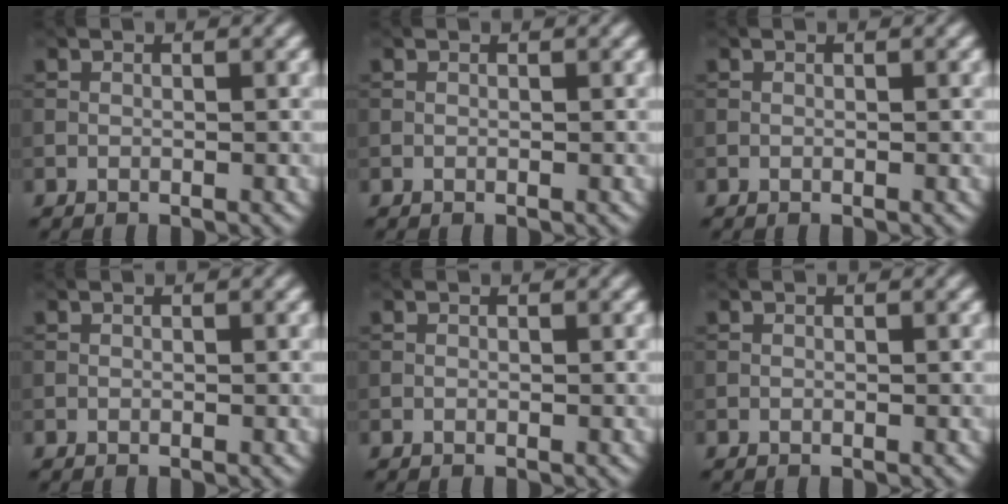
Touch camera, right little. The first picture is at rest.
{"total": 0.0}
{"total": 0.0}
{"total": 0.0}
{"total": 0.0}
{"total": 0.0}